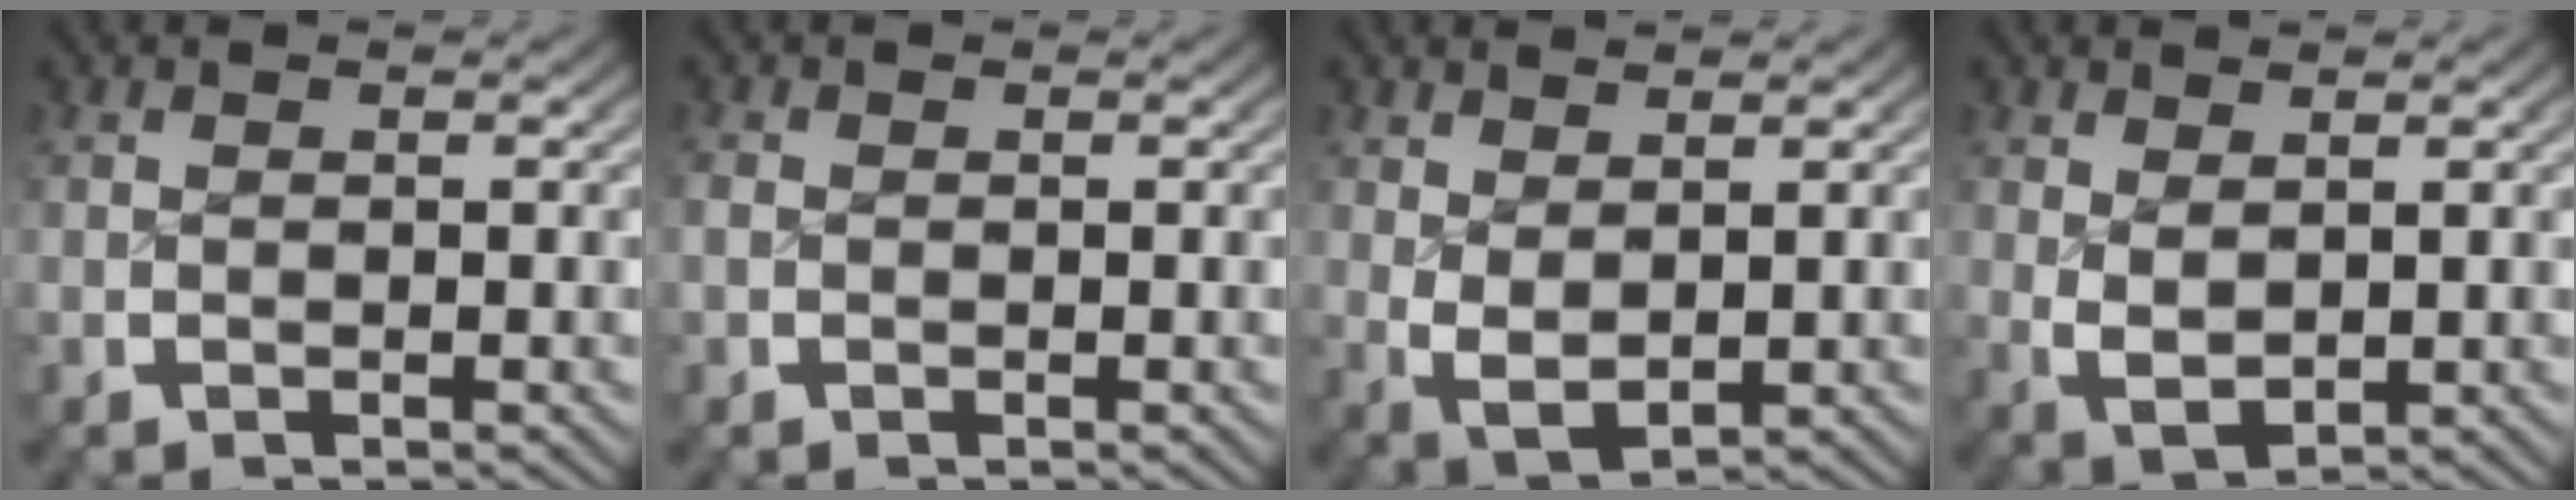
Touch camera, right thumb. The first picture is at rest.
{"total": 0.8, "force": [-0.2, 0.7, 0.3], "torque": [-0.009, -0.002, -0.003]}
{"total": 4.0, "force": [0.6, 2.6, 2.9], "torque": [-0.068, -0.022, 0.027]}
{"total": 3.7, "force": [0.5, 2.5, 2.7], "torque": [-0.062, -0.020, 0.027]}